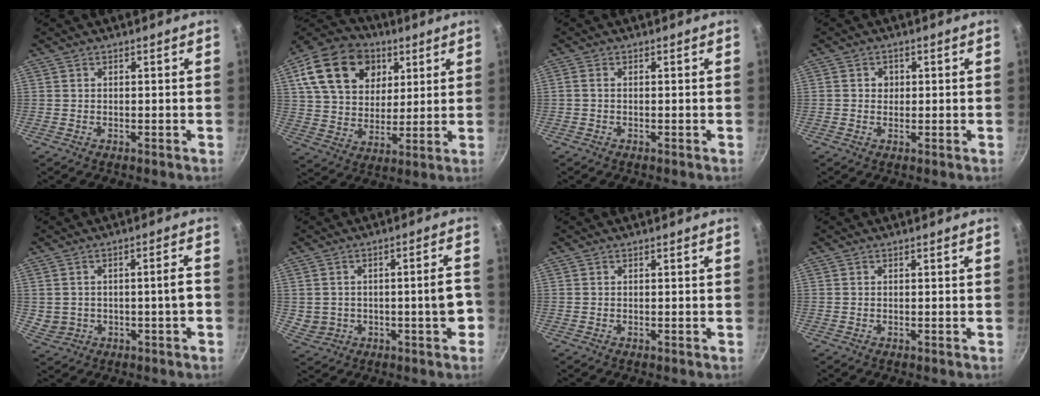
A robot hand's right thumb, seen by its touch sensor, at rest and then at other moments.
{"total": 20.3, "force": [7.9, 14.9, 11.4], "torque": [-0.179, -0.006, 0.136]}
{"total": 1.0, "force": [-0.1, 0.5, 0.8], "torque": [-0.022, 0.004, -0.006]}
{"total": 2.1, "force": [0.2, 1.9, 0.7], "torque": [0.001, 0.001, 0.000]}
{"total": 5.4, "force": [-0.8, 2.9, 4.6], "torque": [-0.067, 0.025, 0.010]}
{"total": 7.6, "force": [-1.3, 3.9, 6.4], "torque": [-0.082, 0.028, 0.001]}
{"total": 0.0}
{"total": 0.0}